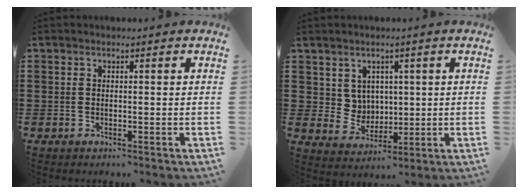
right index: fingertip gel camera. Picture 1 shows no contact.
{"total": 4.5, "force": [2.4, 3.7, 0.8], "torque": [-0.036, 0.004, 0.044]}